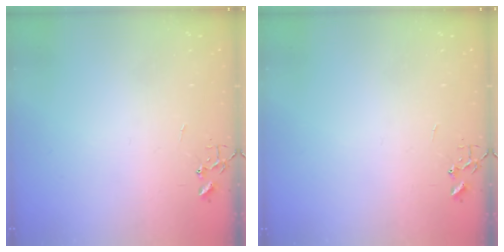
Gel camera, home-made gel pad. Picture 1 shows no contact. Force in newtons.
{"total": 0.0}